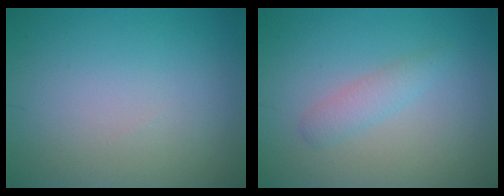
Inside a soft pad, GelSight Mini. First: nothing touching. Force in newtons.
{"total": 1.7, "press": 1.7, "slide": 0.0}